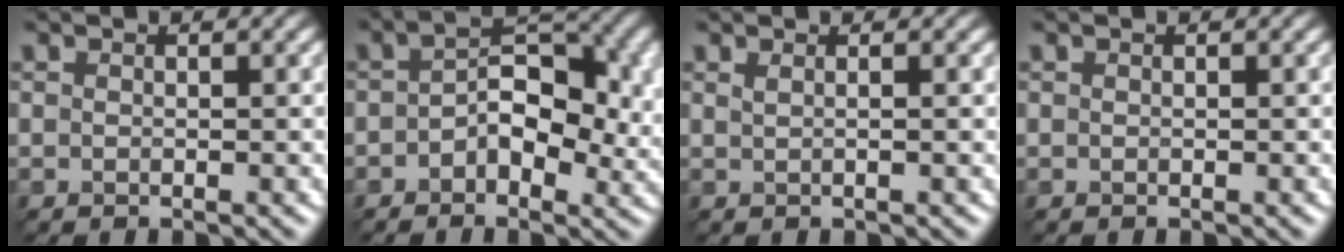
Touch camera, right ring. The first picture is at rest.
{"total": 4.6, "force": [-0.4, 2.5, 3.8], "torque": [-0.072, 0.009, -0.001]}
{"total": 0.6, "force": [0.4, 0.1, 0.4], "torque": [-0.007, 0.000, -0.004]}
{"total": 0.0}